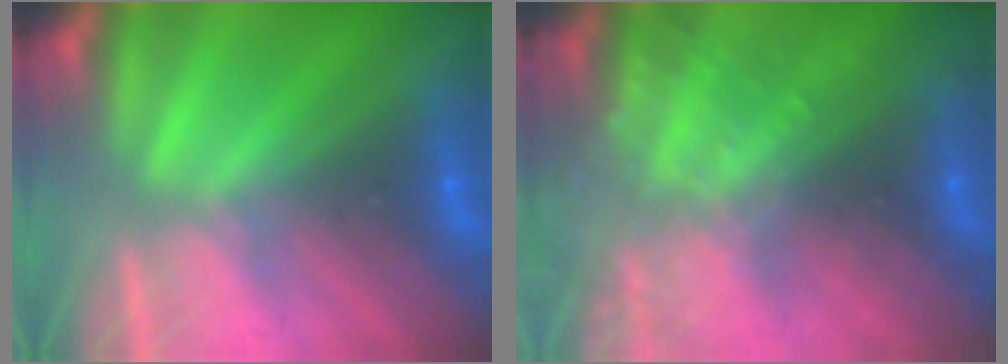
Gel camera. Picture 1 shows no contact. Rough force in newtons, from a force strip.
{"total": 6.5}